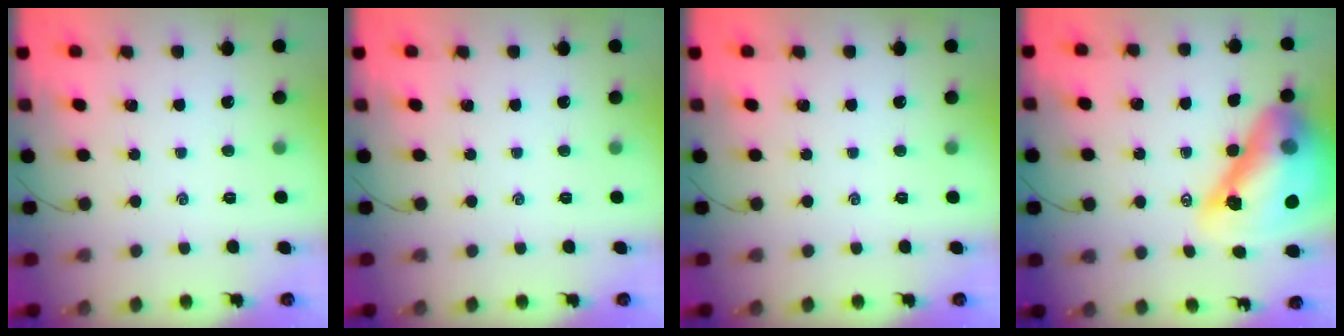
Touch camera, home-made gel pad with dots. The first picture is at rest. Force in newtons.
{"total": 0.0}
{"total": 0.0}
{"total": 22.8, "press": 22.0, "slide": 6.2}